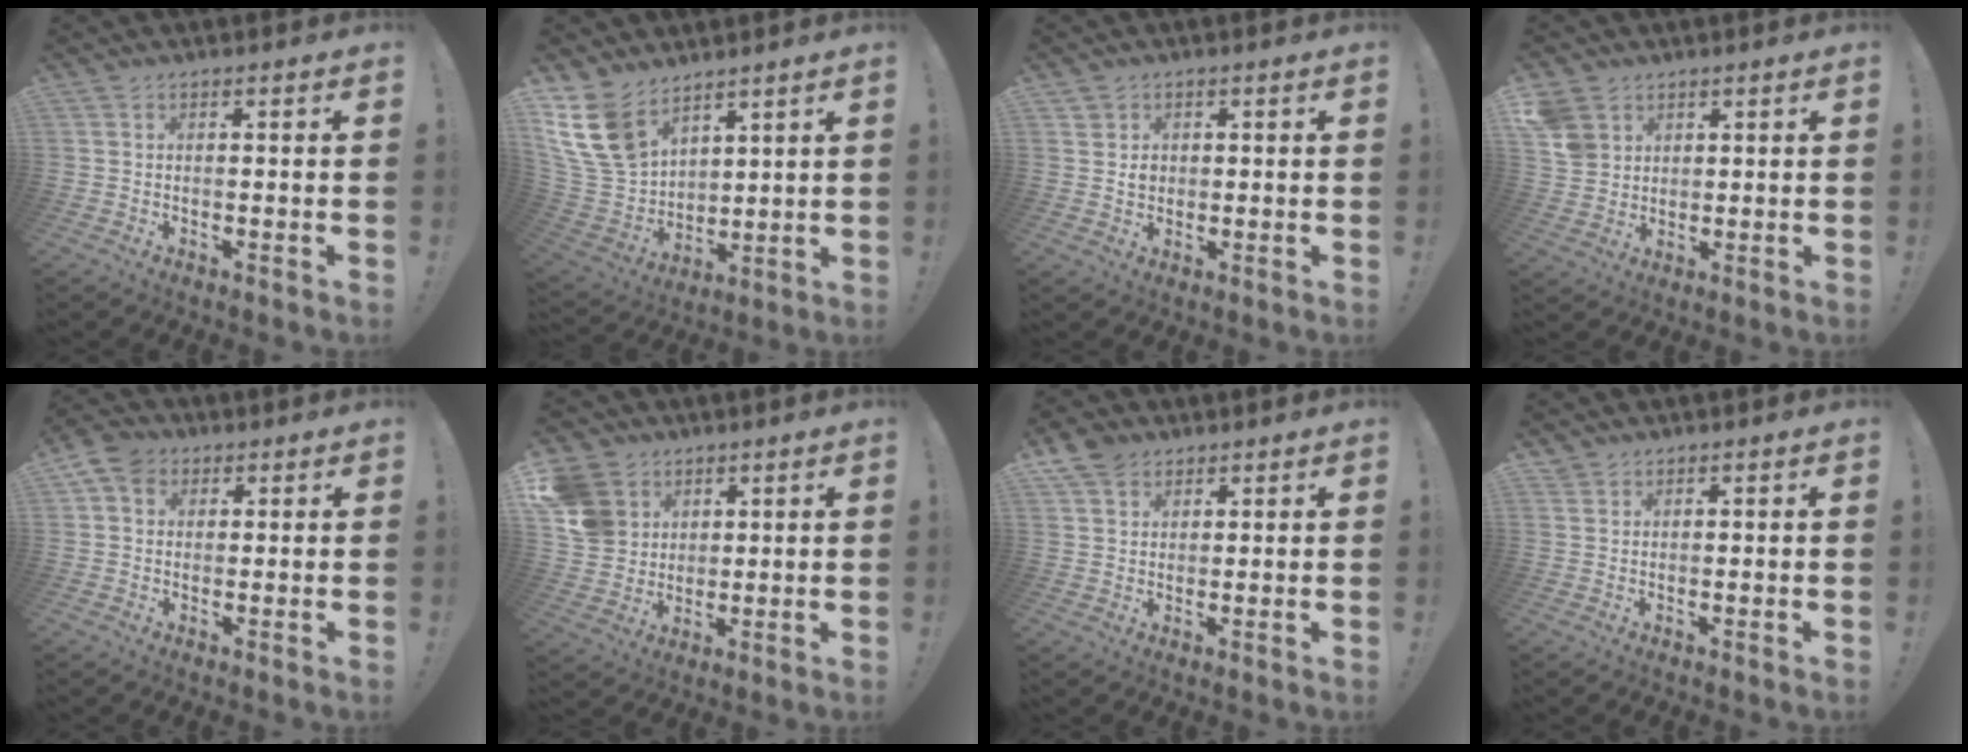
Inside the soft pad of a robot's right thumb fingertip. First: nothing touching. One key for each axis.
{"total": 16.7, "fx": 10.5, "fy": 10.3, "fz": 7.9, "tx": -0.170, "ty": -0.066, "tz": 0.204}
{"total": 2.9, "fx": 0.9, "fy": 2.6, "fz": 0.9, "tx": 0.002, "ty": -0.009, "tz": 0.012}
{"total": 6.3, "fx": 3.2, "fy": 5.1, "fz": 1.8, "tx": -0.036, "ty": -0.016, "tz": 0.065}
{"total": 5.8, "fx": 2.1, "fy": 4.7, "fz": 2.7, "tx": -0.042, "ty": 0.001, "tz": 0.042}
{"total": 11.4, "fx": 4.4, "fy": 9.9, "fz": 3.7, "tx": -0.070, "ty": -0.020, "tz": 0.094}
{"total": 5.7, "fx": 3.7, "fy": 4.1, "fz": 1.6, "tx": -0.021, "ty": -0.018, "tz": 0.070}
{"total": 1.1, "fx": 1.1, "fy": 0.4, "fz": 0.0, "tx": 0.005, "ty": -0.008, "tz": 0.020}